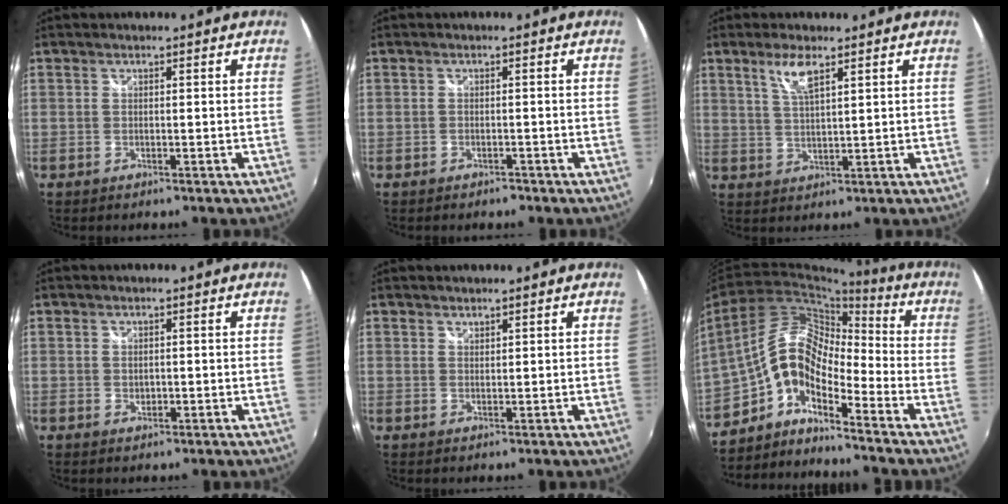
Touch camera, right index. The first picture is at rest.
{"total": 1.5, "force": [-1.2, 0.7, 0.4], "torque": [-0.010, -0.003, -0.016]}
{"total": 5.0, "force": [2.9, 1.0, 3.9], "torque": [-0.076, 0.000, 0.058]}
{"total": 1.1, "force": [0.0, 1.0, 0.6], "torque": [-0.007, -0.001, 0.000]}
{"total": 0.9, "force": [0.8, 0.3, 0.1], "torque": [0.000, 0.001, 0.015]}
{"total": 9.6, "force": [-4.8, 4.3, 7.2], "torque": [-0.126, 0.022, -0.108]}